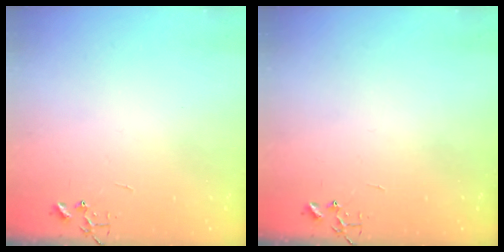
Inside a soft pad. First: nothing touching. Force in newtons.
{"total": 0.0}